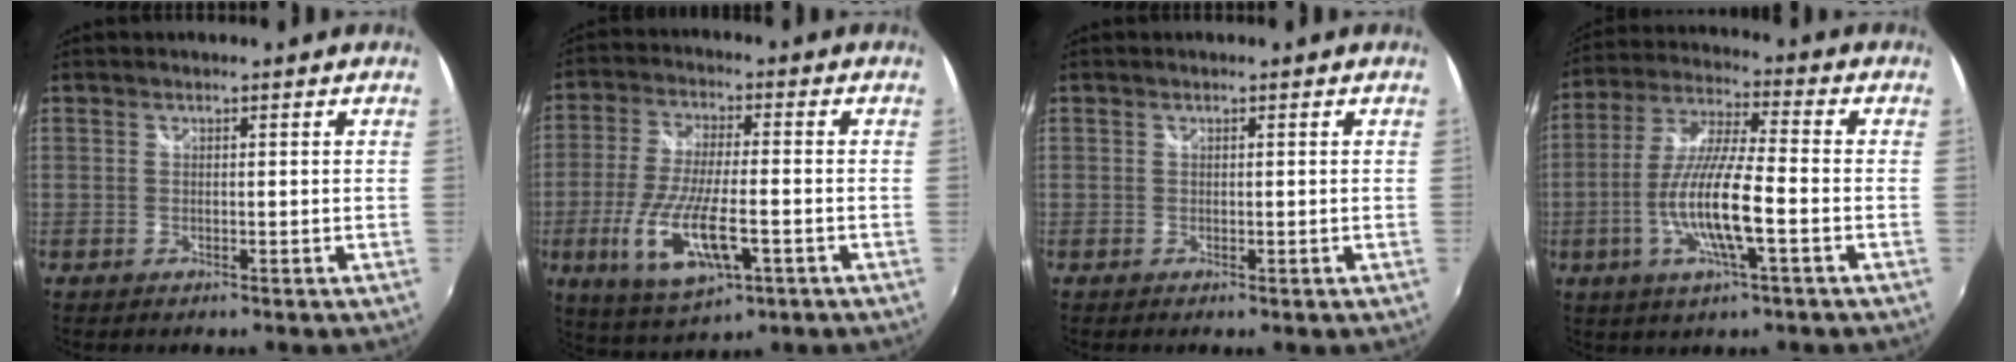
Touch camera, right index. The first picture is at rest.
{"total": 14.2, "force": [-4.7, 4.7, 12.6], "torque": [-0.261, -0.025, -0.082]}
{"total": 0.0}
{"total": 12.9, "force": [-3.9, 1.8, 12.2], "torque": [-0.245, -0.009, -0.073]}